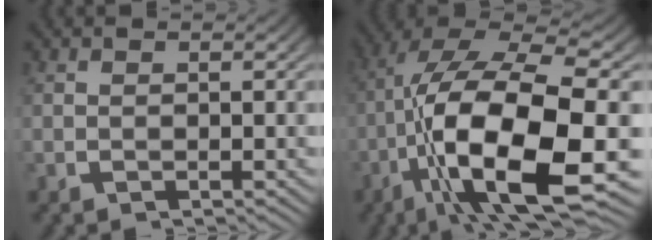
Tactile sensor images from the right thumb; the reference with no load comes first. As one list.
[{"total": 17.9, "force": [-4.1, 8.7, 15.1], "torque": [-0.324, -0.061, -0.033]}]